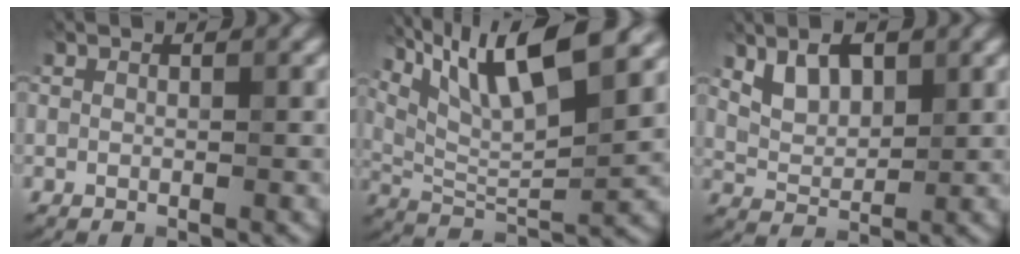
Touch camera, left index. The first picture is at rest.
{"total": 12.4, "force": [7.2, 3.5, 9.4], "torque": [-0.166, 0.010, 0.120]}
{"total": 3.7, "force": [1.8, 2.0, 2.5], "torque": [-0.052, -0.003, 0.036]}